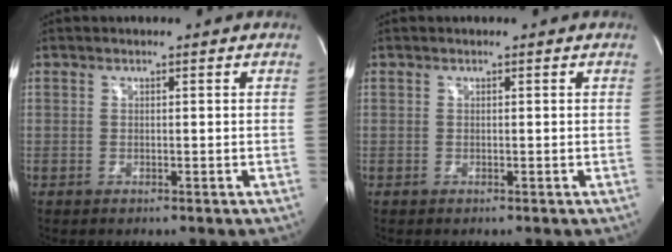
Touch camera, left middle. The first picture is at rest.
{"total": 0.0}